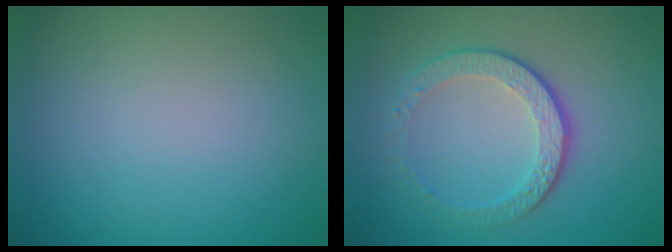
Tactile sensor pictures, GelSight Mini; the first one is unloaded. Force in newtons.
{"total": 4.3, "press": 3.0, "slide": 3.1}